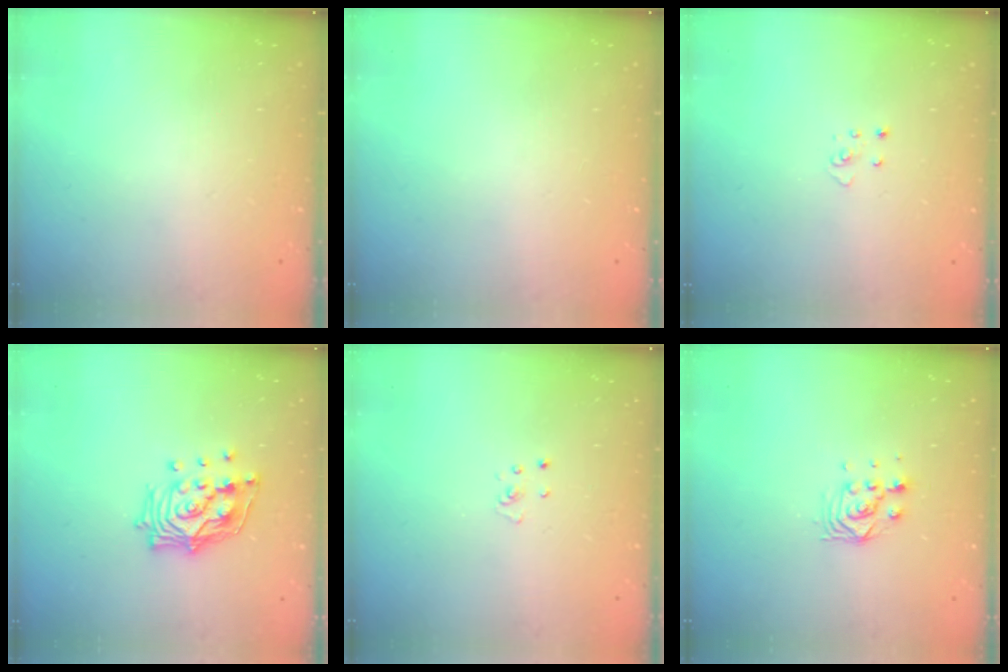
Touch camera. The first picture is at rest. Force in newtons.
{"total": 0.0}
{"total": 3.4, "press": 3.4, "slide": 0.1}
{"total": 14.1, "press": 14.0, "slide": 1.8}
{"total": 2.3, "press": 2.3, "slide": 0.2}
{"total": 6.1, "press": 6.0, "slide": 0.4}